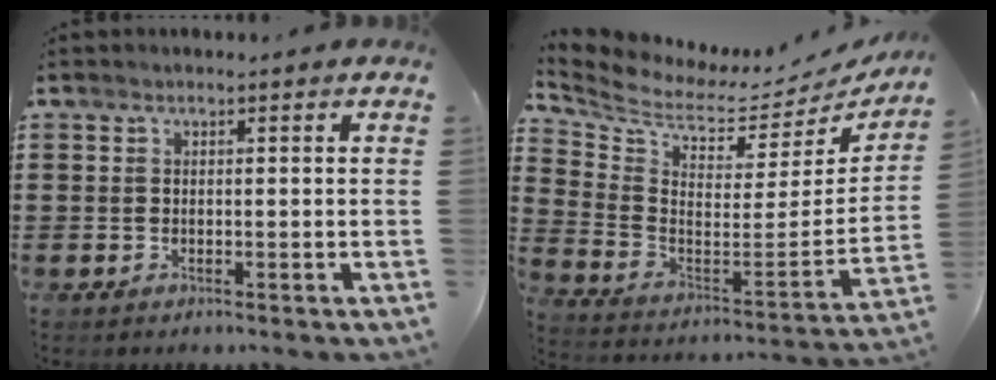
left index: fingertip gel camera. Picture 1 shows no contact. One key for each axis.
{"total": 4.4, "fx": 3.8, "fy": 1.9, "fz": 1.3, "tx": -0.055, "ty": -0.052, "tz": 0.061}